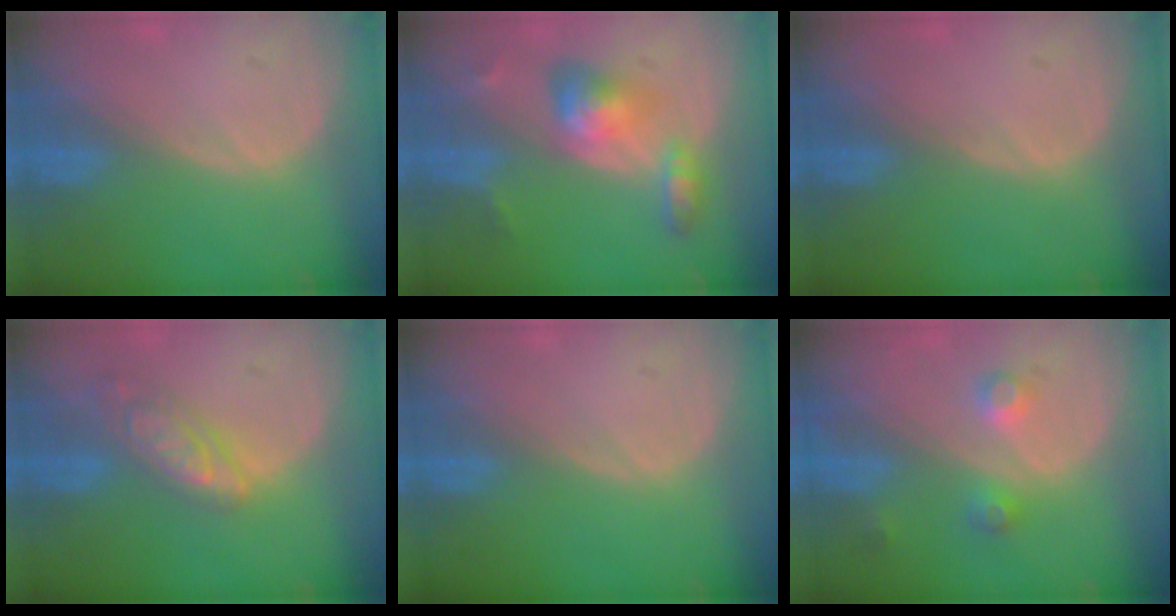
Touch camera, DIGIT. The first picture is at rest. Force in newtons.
{"total": 6.2, "press": 5.6, "slide": 2.7}
{"total": 0.0}
{"total": 6.2, "press": 5.4, "slide": 3.0}
{"total": 0.0}
{"total": 3.7, "press": 3.4, "slide": 1.3}